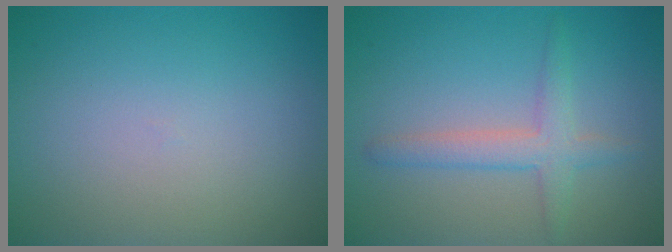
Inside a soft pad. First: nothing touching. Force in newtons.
{"total": 2.9, "press": 2.9, "slide": 0.2}